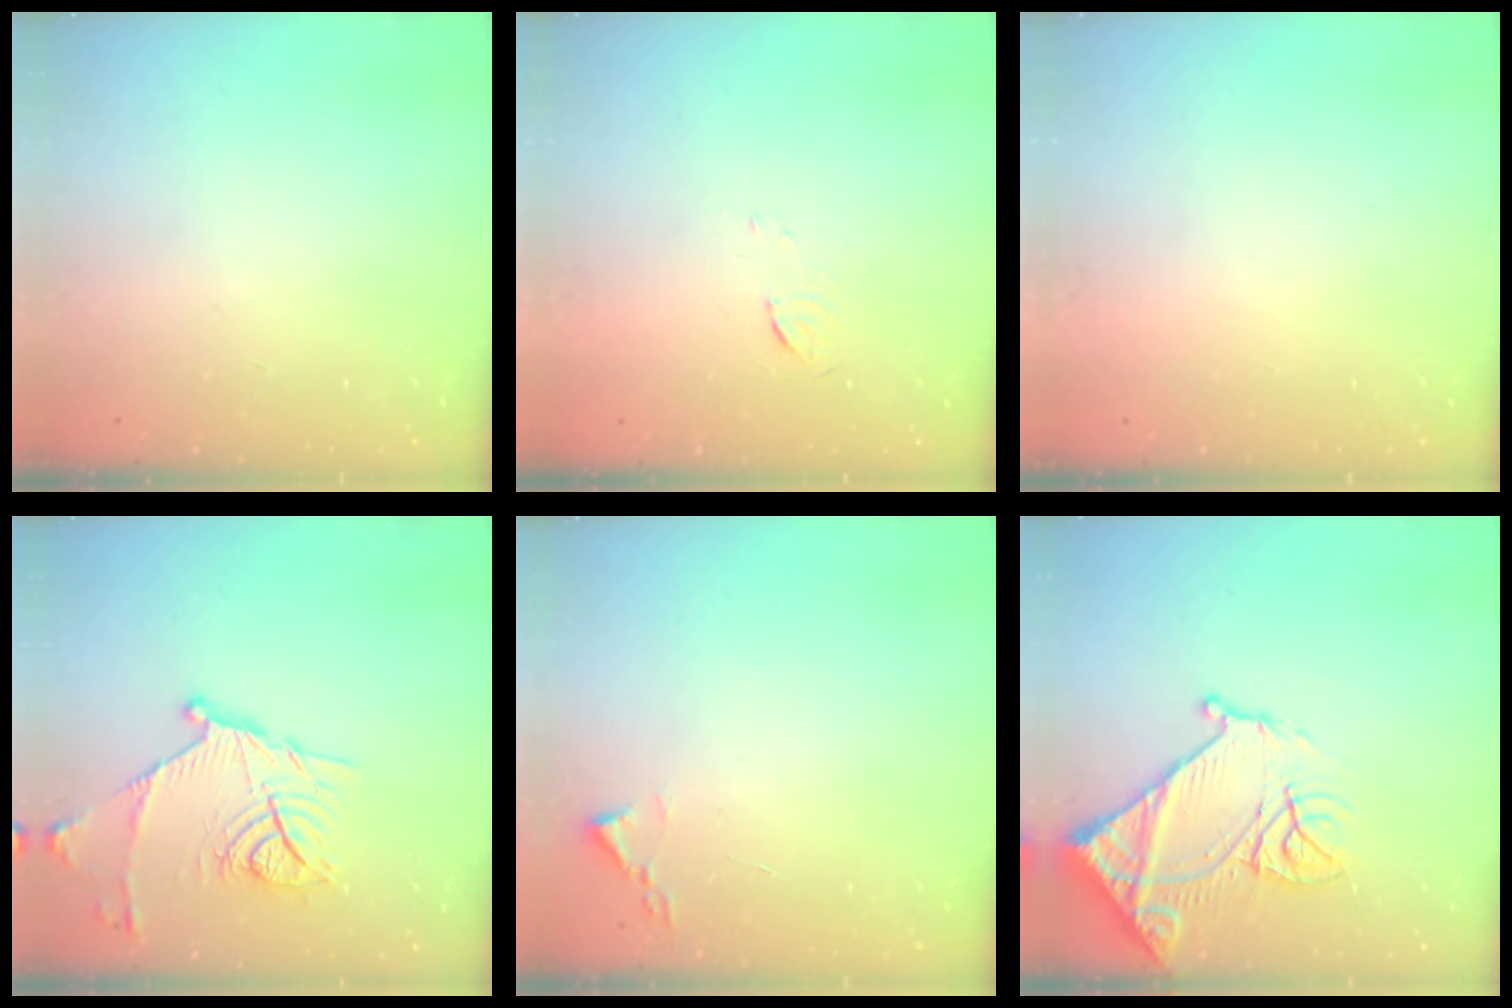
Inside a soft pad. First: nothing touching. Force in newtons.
{"total": 3.3, "press": 3.3, "slide": 0.4}
{"total": 1.5, "press": 1.5, "slide": 0.1}
{"total": 15.9, "press": 15.9, "slide": 0.3}
{"total": 1.9, "press": 1.8, "slide": 0.3}
{"total": 17.7, "press": 17.6, "slide": 1.9}